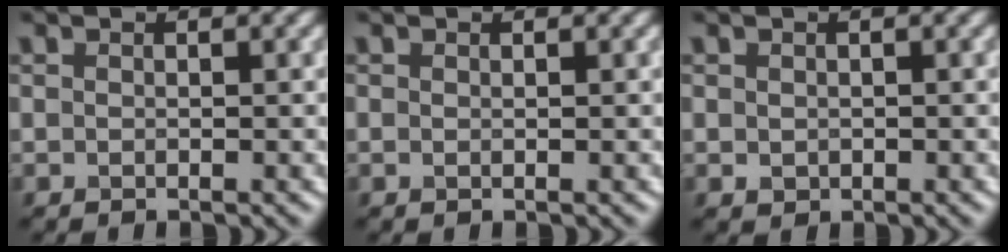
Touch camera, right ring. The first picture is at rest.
{"total": 0.0}
{"total": 0.7, "force": [0.2, 0.6, 0.3], "torque": [-0.003, -0.003, 0.005]}